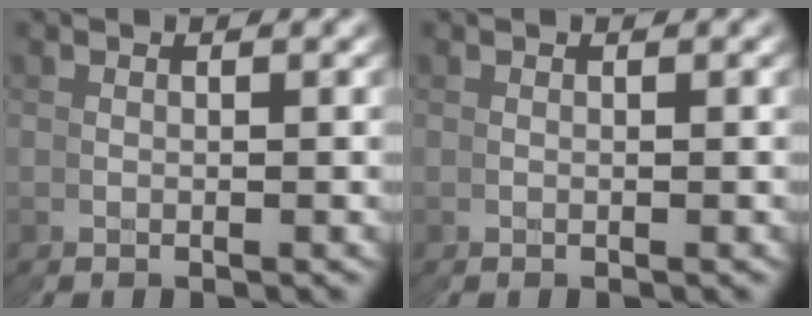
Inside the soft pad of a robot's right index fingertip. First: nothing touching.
{"total": 0.0}